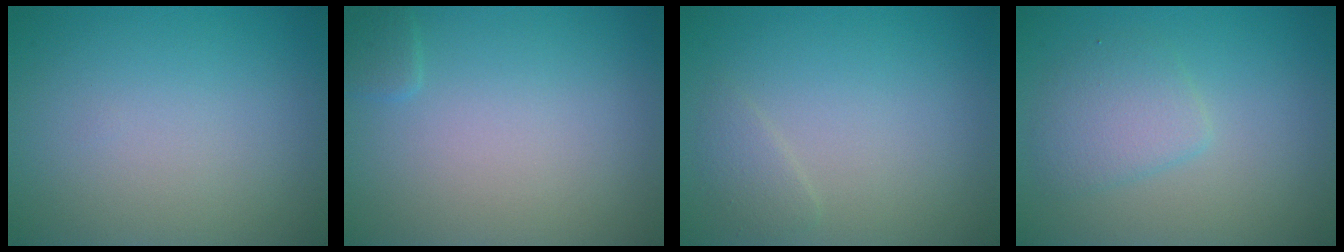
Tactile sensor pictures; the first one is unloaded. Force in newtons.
{"total": 0.9, "press": 0.8, "slide": 0.1}
{"total": 1.1, "press": 1.1, "slide": 0.1}
{"total": 2.7, "press": 2.7, "slide": 0.2}